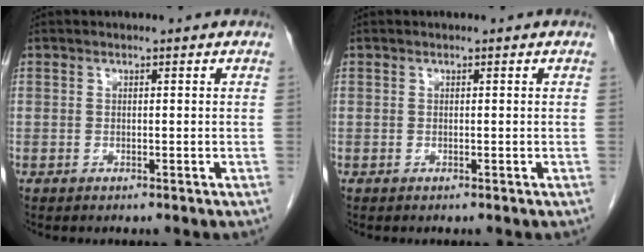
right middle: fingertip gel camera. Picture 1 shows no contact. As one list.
[{"total": 0.0}]